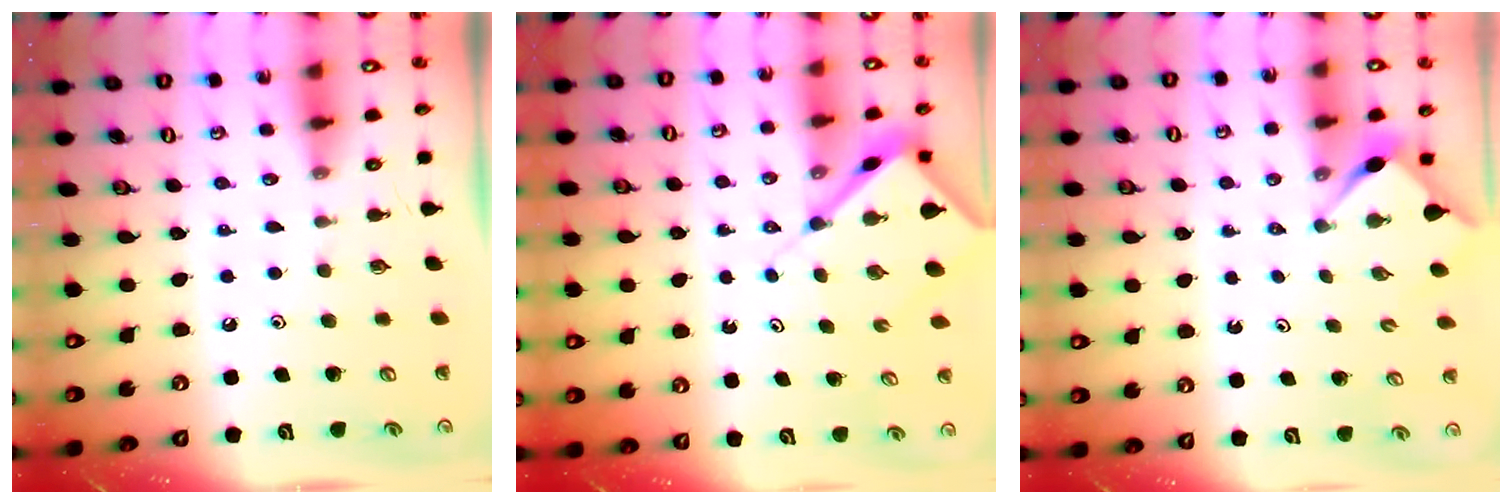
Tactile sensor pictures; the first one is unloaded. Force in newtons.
{"total": 8.0, "press": 8.0, "slide": 0.8}
{"total": 2.8, "press": 2.7, "slide": 0.4}